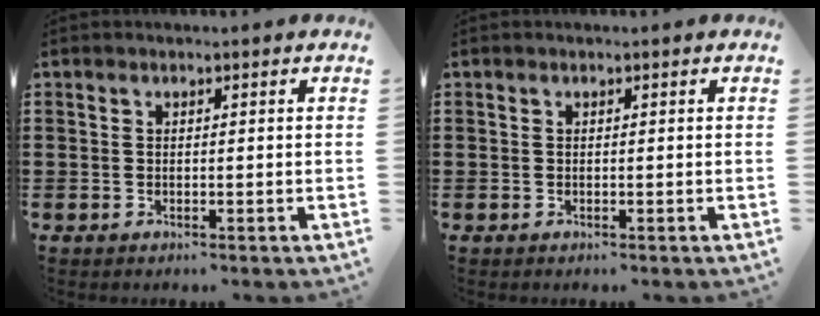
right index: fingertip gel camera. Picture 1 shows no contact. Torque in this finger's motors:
{"motor_torque": [0.00, 0.00, 0.00, 0.00]}